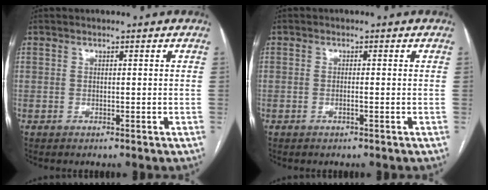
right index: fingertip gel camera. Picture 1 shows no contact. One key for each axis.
{"total": 0.8, "fx": -0.3, "fy": -0.3, "fz": 0.7, "tx": -0.014, "ty": 0.000, "tz": -0.006}